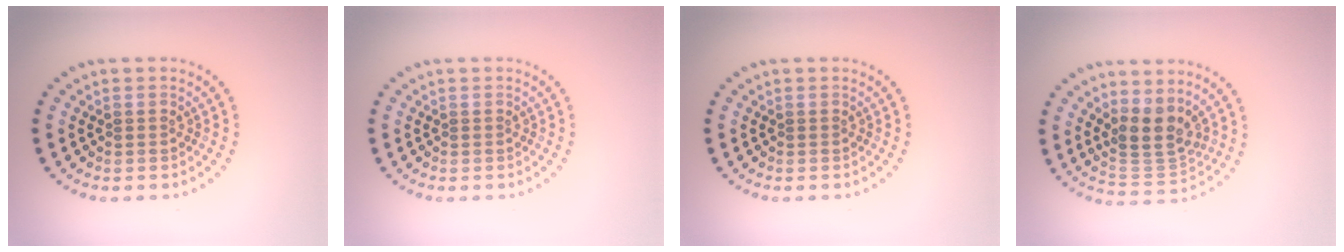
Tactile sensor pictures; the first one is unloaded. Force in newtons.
{"total": 0.0}
{"total": 0.0}
{"total": 3.9, "press": 3.2, "slide": 2.1}